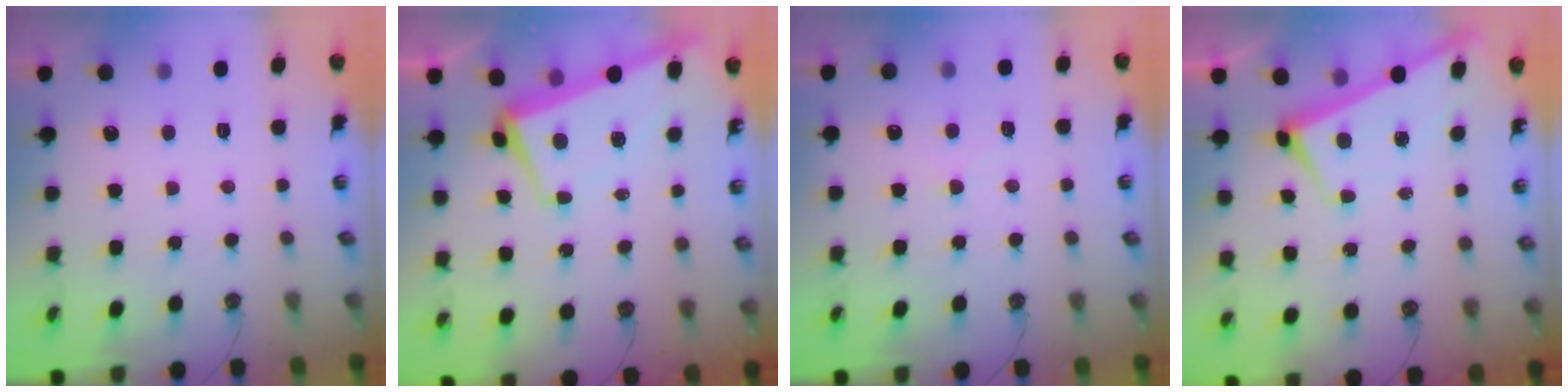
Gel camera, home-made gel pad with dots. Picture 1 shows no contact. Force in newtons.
{"total": 1.7, "press": 0.4, "slide": 1.7}
{"total": 1.0, "press": 1.0, "slide": 0.3}
{"total": 1.0, "press": 1.0, "slide": 0.1}